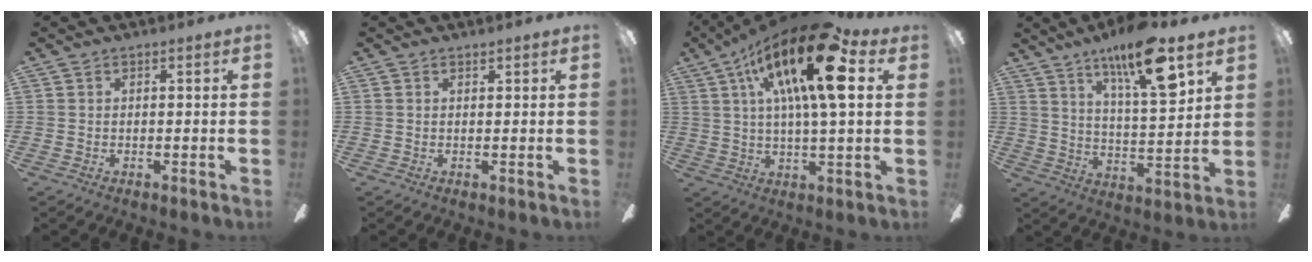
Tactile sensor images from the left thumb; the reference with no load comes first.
{"total": 0.6, "force": [0.5, 0.1, 0.1], "torque": [-0.003, -0.001, 0.011]}
{"total": 21.7, "force": [8.9, 6.9, 18.6], "torque": [-0.319, -0.021, 0.134]}
{"total": 16.8, "force": [10.7, 4.4, 12.2], "torque": [-0.198, -0.050, 0.169]}